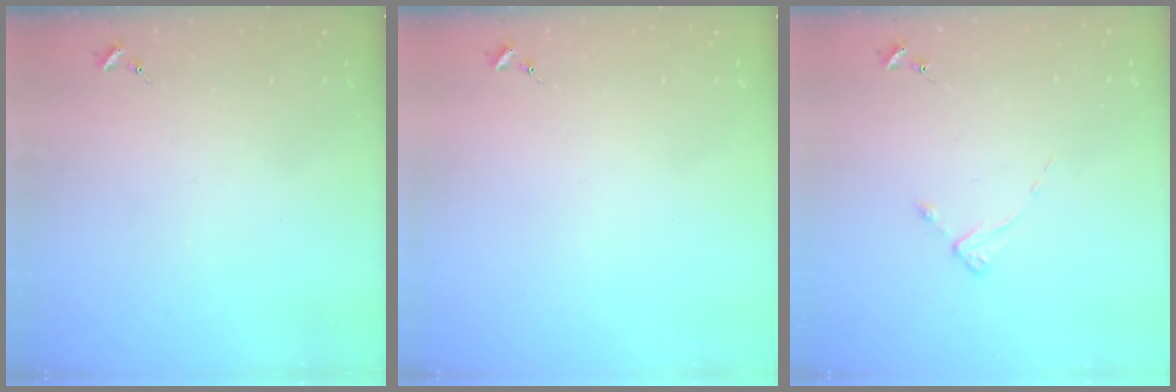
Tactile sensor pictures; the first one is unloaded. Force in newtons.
{"total": 0.0}
{"total": 2.0, "press": 2.0, "slide": 0.3}